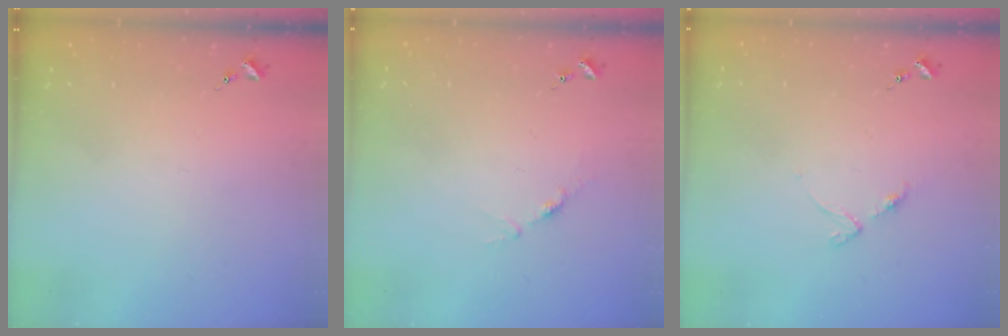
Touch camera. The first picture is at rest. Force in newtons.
{"total": 3.8, "press": 3.8, "slide": 0.5}
{"total": 4.0, "press": 3.9, "slide": 0.4}